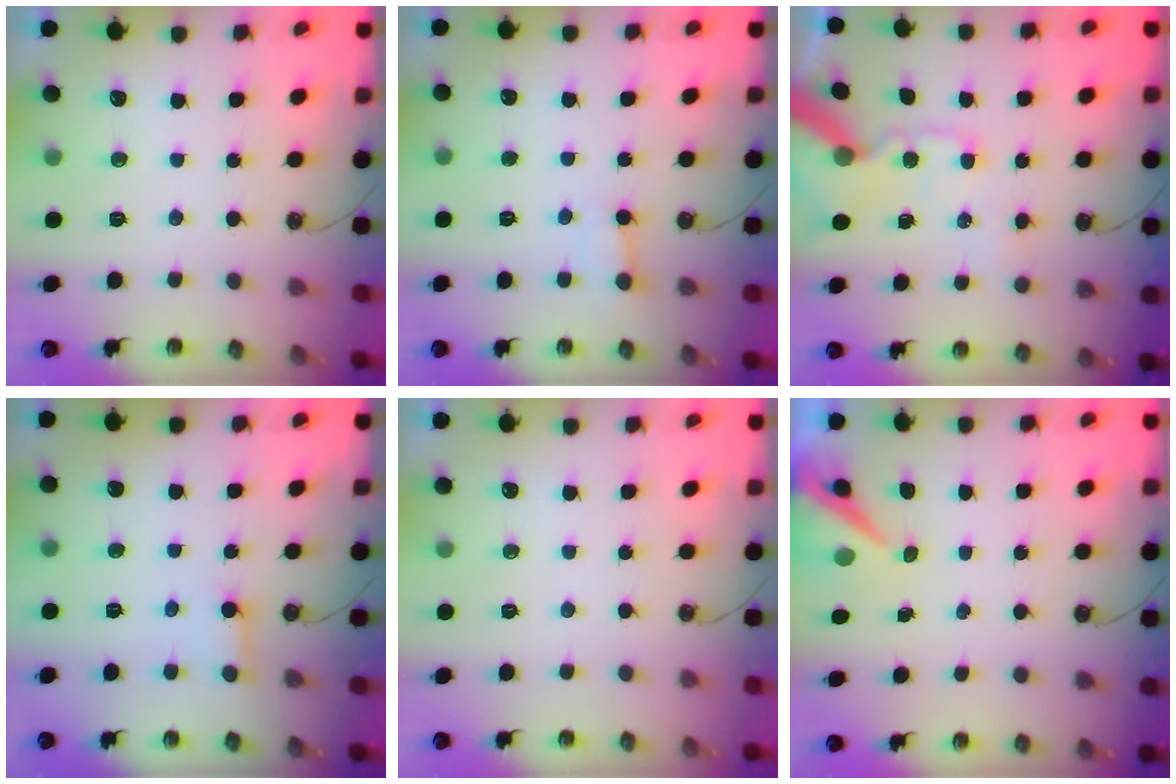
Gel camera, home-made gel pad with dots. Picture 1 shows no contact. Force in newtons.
{"total": 2.5, "press": 2.4, "slide": 0.4}
{"total": 14.5, "press": 14.3, "slide": 2.5}
{"total": 2.8, "press": 2.8, "slide": 0.3}
{"total": 0.0}
{"total": 7.0, "press": 7.0, "slide": 0.7}